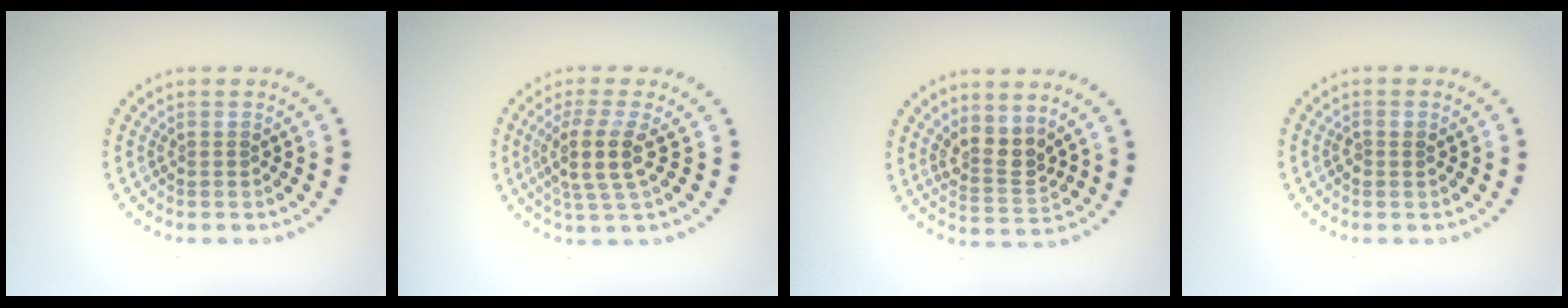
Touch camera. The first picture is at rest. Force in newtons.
{"total": 3.8, "press": 3.0, "slide": 2.3}
{"total": 2.8, "press": 2.4, "slide": 1.5}
{"total": 0.8, "press": 0.8, "slide": 0.1}